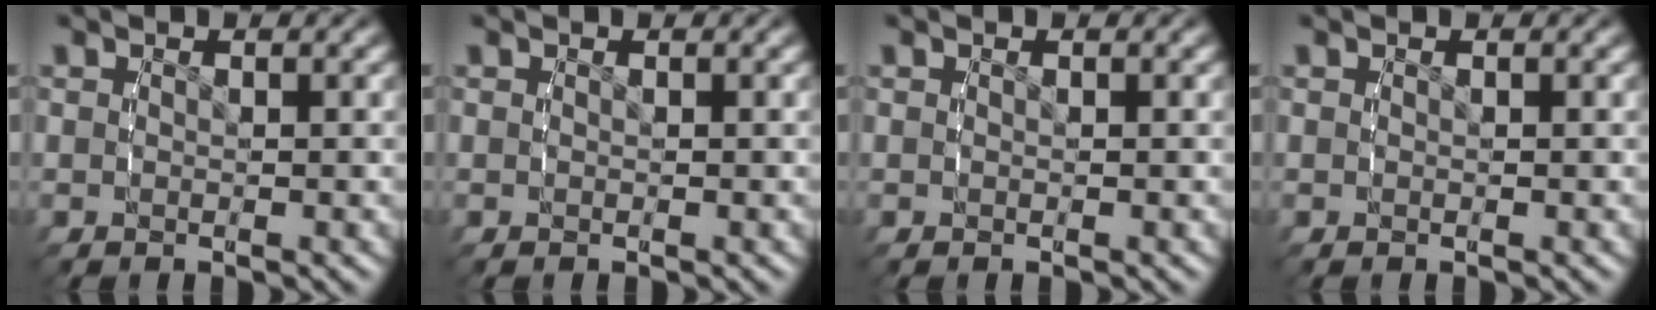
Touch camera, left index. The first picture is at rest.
{"total": 0.0}
{"total": 0.0}
{"total": 0.0}